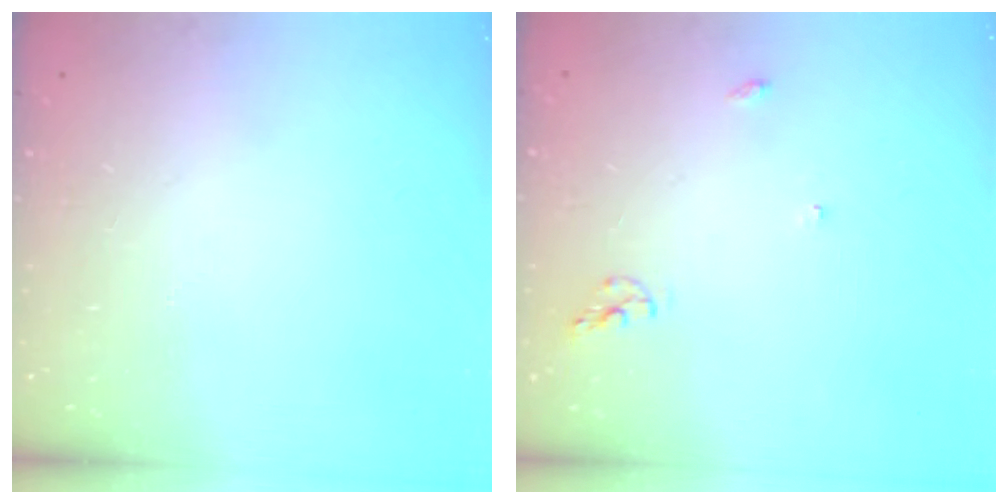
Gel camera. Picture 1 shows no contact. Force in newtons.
{"total": 5.6, "press": 5.6, "slide": 0.7}